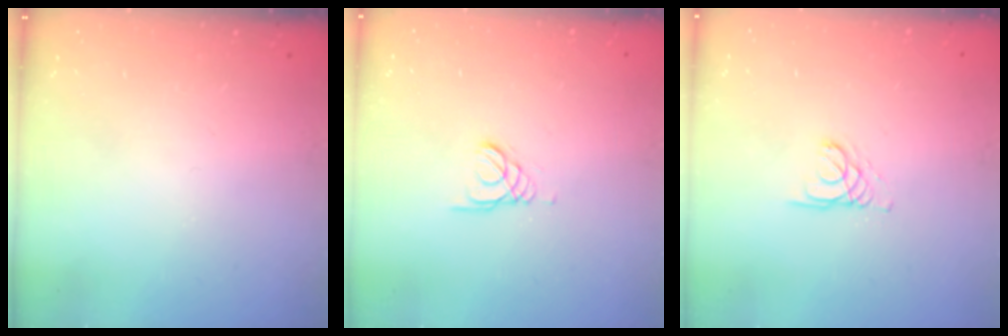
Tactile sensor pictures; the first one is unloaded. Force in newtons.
{"total": 1.0, "press": 1.0, "slide": 0.1}
{"total": 1.4, "press": 1.3, "slide": 0.1}